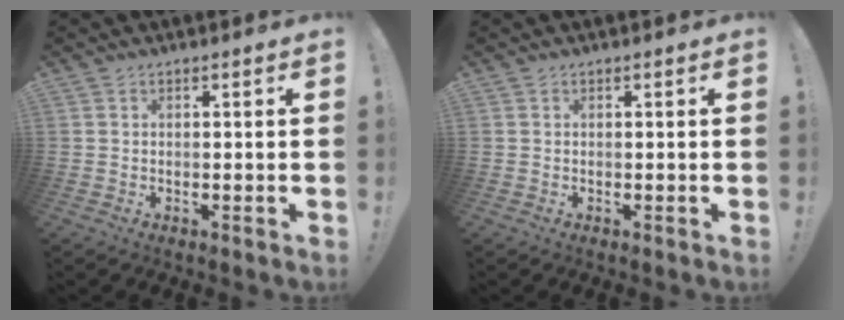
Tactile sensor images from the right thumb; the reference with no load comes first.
{"total": 0.0}